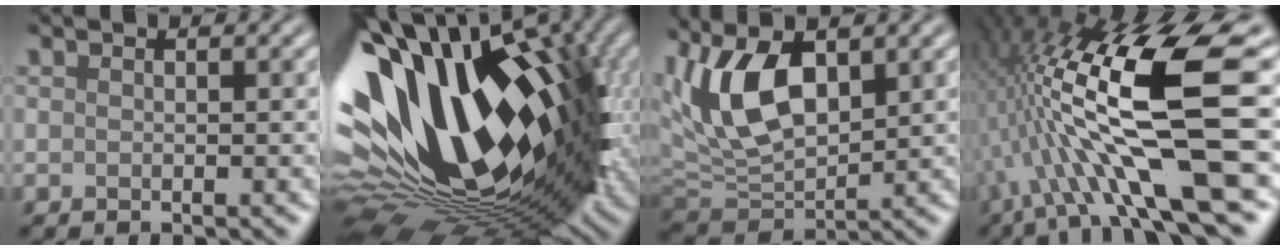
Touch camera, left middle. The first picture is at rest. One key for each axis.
{"total": 18.5, "fx": 4.4, "fy": 9.0, "fz": 15.5, "tx": -0.261, "ty": 0.038, "tz": 0.070}
{"total": 7.9, "fx": 2.5, "fy": 4.0, "fz": 6.4, "tx": -0.138, "ty": 0.016, "tz": 0.048}
{"total": 13.1, "fx": -1.1, "fy": 3.2, "fz": 12.6, "tx": -0.239, "ty": 0.012, "tz": -0.005}